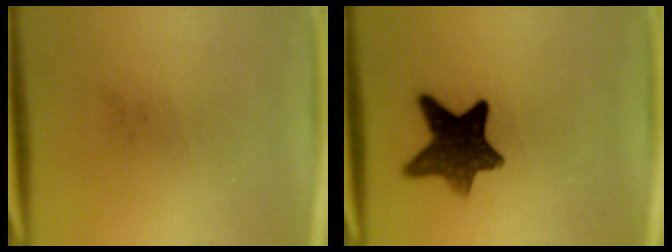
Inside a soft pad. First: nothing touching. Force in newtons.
{"total": 10.3}